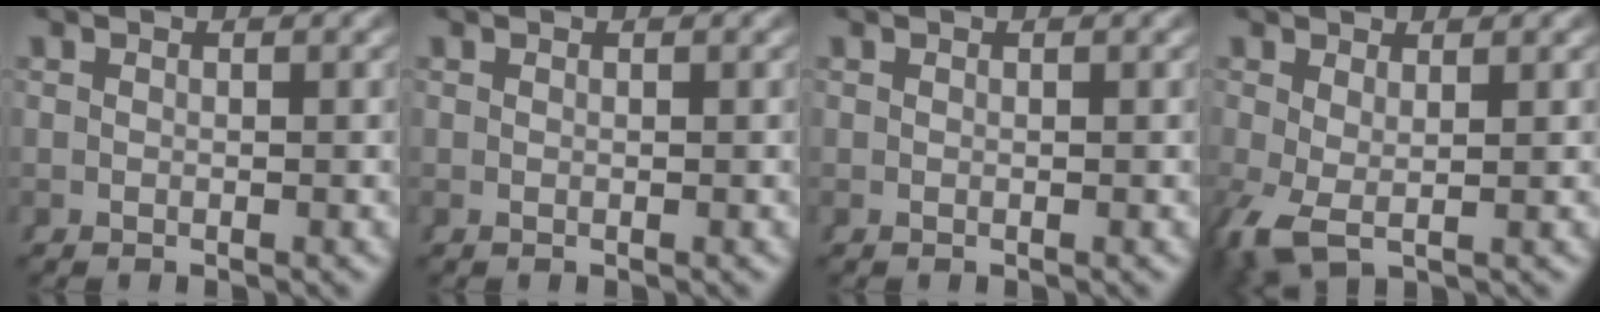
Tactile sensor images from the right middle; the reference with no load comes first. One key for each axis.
{"total": 0.0}
{"total": 0.0}
{"total": 3.1, "fx": -1.5, "fy": 1.3, "fz": 2.3, "tx": -0.058, "ty": -0.026, "tz": -0.006}